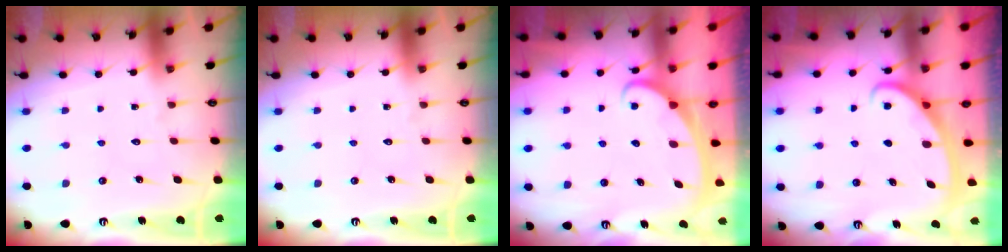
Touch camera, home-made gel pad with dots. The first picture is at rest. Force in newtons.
{"total": 0.0}
{"total": 2.4, "press": 2.4, "slide": 0.3}
{"total": 2.8, "press": 2.8, "slide": 0.4}